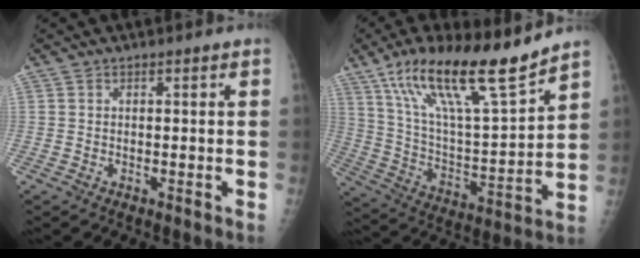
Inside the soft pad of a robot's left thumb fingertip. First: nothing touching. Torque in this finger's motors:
{"motor_torque": [0.35, 0.26, 1.52, -1.25, 0.30]}